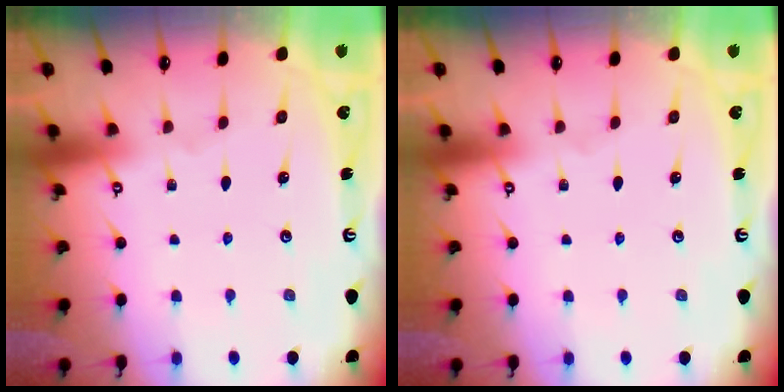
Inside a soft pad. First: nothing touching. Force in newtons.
{"total": 0.0}